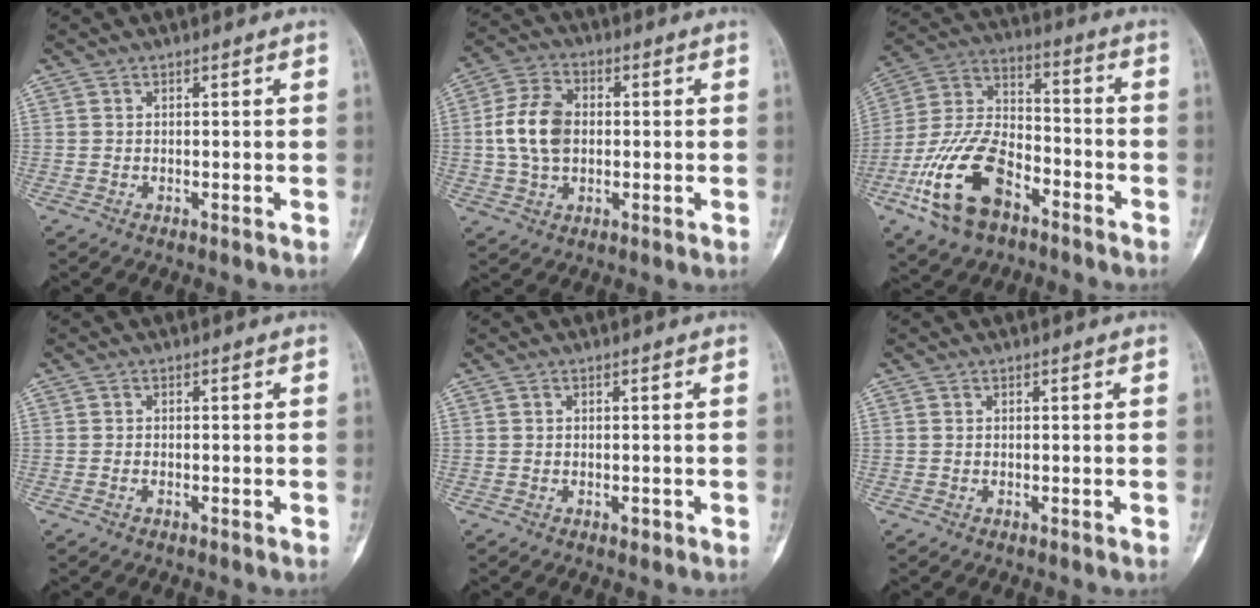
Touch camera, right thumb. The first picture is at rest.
{"total": 10.1, "force": [0.2, 7.0, 7.4], "torque": [-0.132, 0.015, 0.000]}
{"total": 18.4, "force": [-9.1, 9.8, 12.6], "torque": [-0.249, 0.056, -0.172]}
{"total": 0.5, "force": [-0.4, 0.1, 0.4], "torque": [-0.011, 0.001, -0.007]}
{"total": 0.9, "force": [-0.4, 0.5, 0.6], "torque": [-0.009, 0.000, -0.005]}
{"total": 0.0}